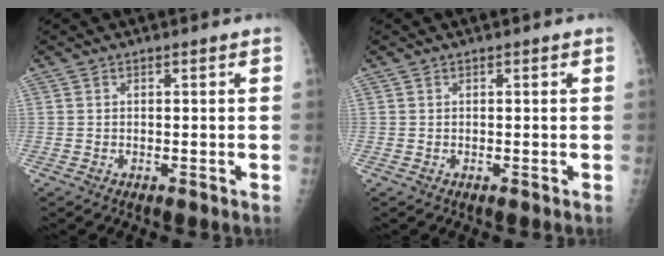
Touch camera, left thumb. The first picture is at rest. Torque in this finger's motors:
{"motor_torque": [-0.02, 0.00, -0.04, -0.04, 0.00]}